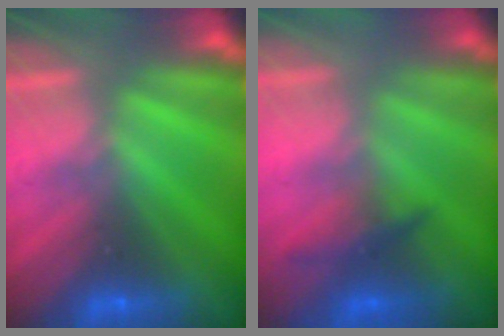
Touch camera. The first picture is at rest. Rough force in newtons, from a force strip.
{"total": 1.8}